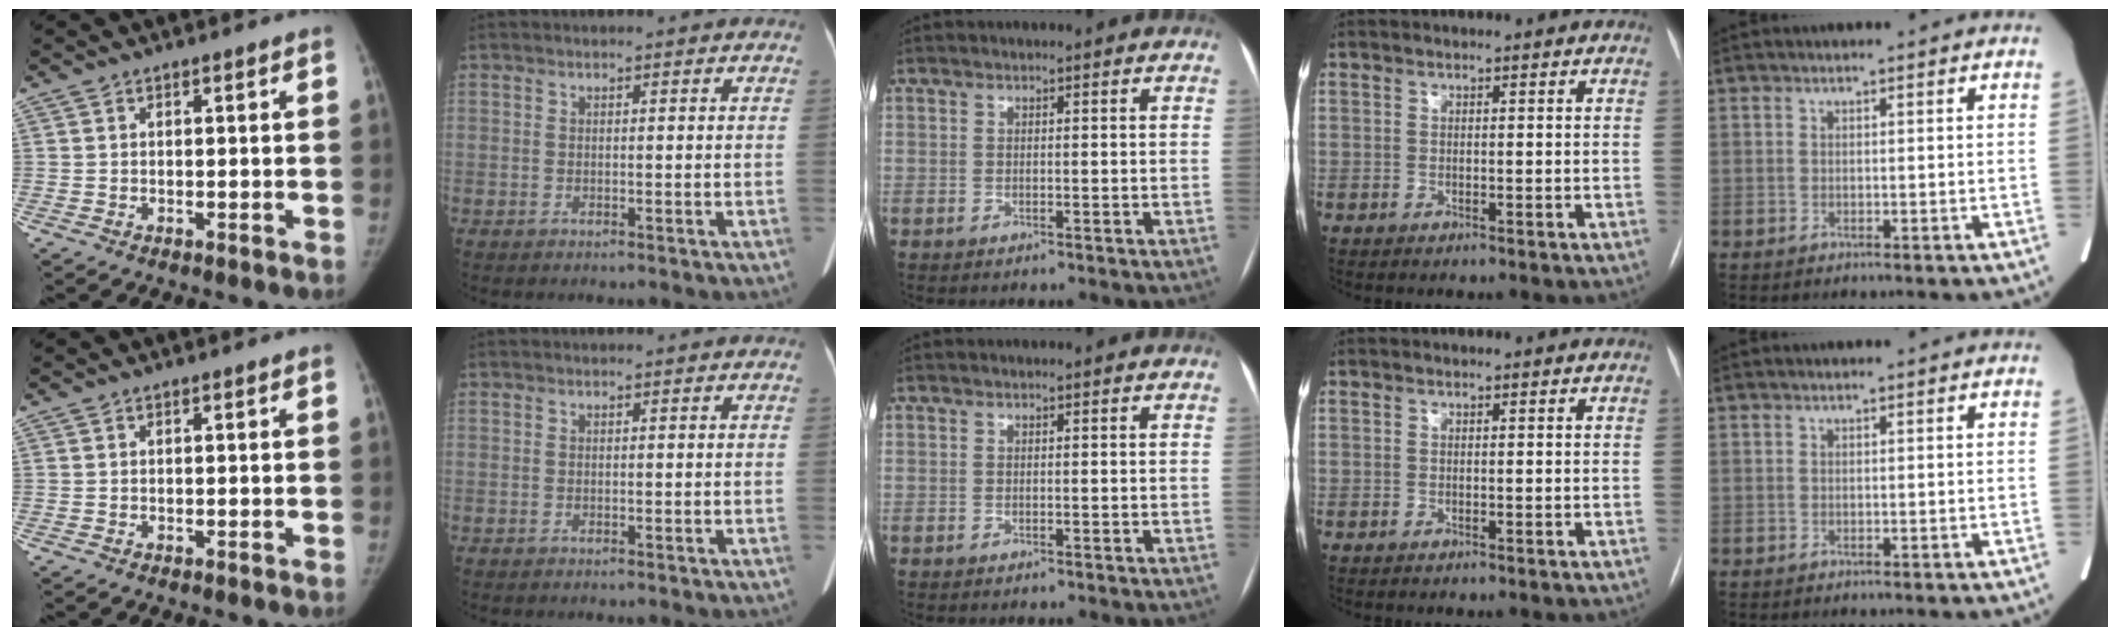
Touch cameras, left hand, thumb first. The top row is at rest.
{}